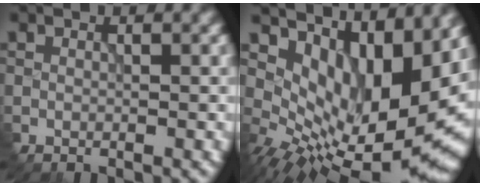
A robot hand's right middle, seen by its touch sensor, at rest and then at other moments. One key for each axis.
{"total": 12.7, "fx": 3.1, "fy": 6.4, "fz": 10.5, "tx": -0.167, "ty": -0.018, "tz": 0.080}